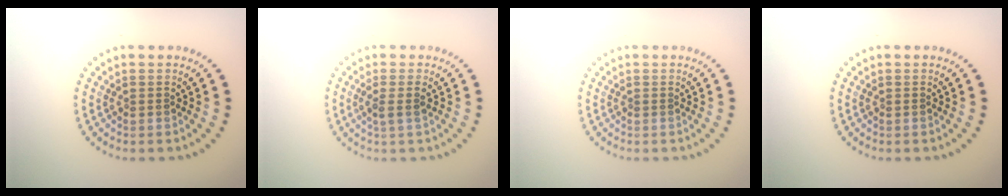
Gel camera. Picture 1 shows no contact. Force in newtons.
{"total": 1.5, "press": 1.2, "slide": 0.8}
{"total": 0.0}
{"total": 0.0}